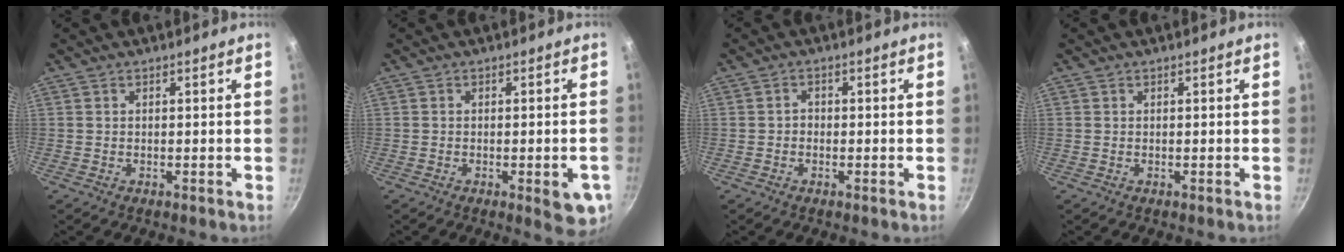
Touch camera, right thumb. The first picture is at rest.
{"total": 6.7, "force": [-2.3, 2.0, 6.0], "torque": [-0.054, 0.003, -0.025]}
{"total": 1.3, "force": [-0.3, 1.1, 0.6], "torque": [-0.008, 0.006, -0.007]}
{"total": 0.0}